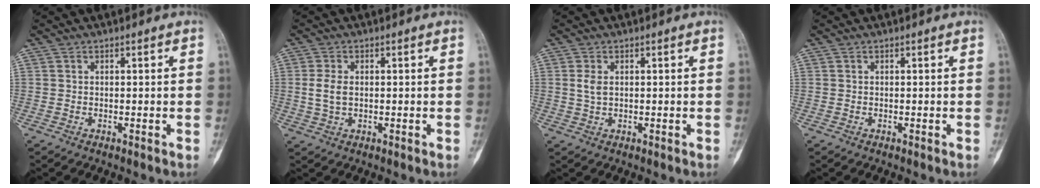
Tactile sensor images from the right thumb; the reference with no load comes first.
{"total": 3.8, "force": [0.2, 2.4, 3.0], "torque": [-0.063, 0.002, 0.005]}
{"total": 2.3, "force": [0.5, 1.3, 1.8], "torque": [-0.038, 0.003, 0.011]}
{"total": 0.0}